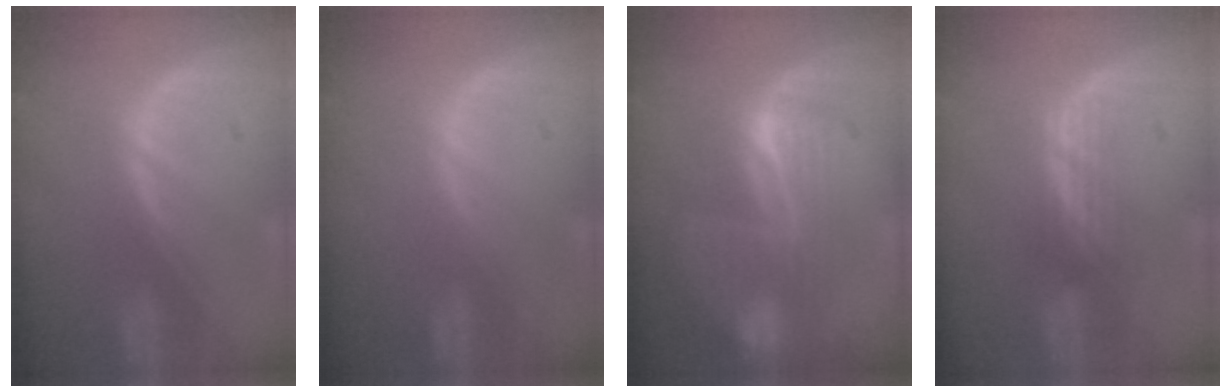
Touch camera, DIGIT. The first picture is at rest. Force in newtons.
{"total": 0.0}
{"total": 6.8, "press": 6.6, "slide": 1.5}
{"total": 2.4, "press": 2.3, "slide": 0.8}